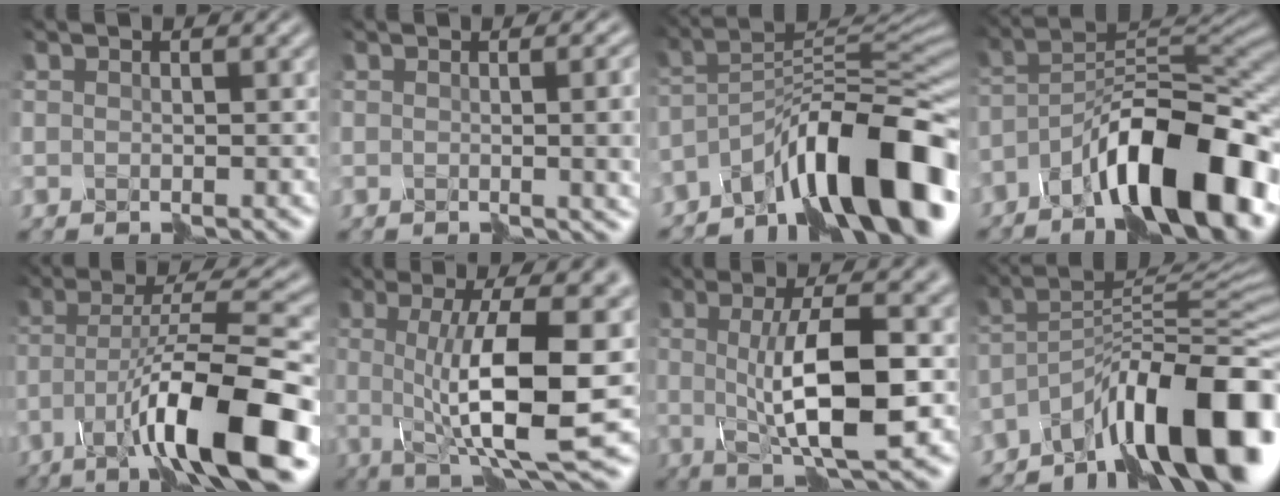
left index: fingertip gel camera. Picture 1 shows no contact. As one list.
[{"total": 6.4, "force": [-0.1, 2.8, 5.8], "torque": [-0.042, -0.011, 0.013]}, {"total": 12.0, "force": [-8.3, 2.6, 8.2], "torque": [-0.113, 0.022, -0.145]}, {"total": 12.6, "force": [-8.4, 3.2, 8.9], "torque": [-0.138, 0.019, -0.146]}, {"total": 11.9, "force": [-6.6, 1.7, 9.7], "torque": [-0.162, 0.014, -0.103]}, {"total": 11.3, "force": [-0.6, 2.4, 11.0], "torque": [-0.152, 0.001, -0.010]}, {"total": 8.6, "force": [-0.4, 1.9, 8.4], "torque": [-0.124, 0.001, -0.004]}, {"total": 12.8, "force": [-8.5, 2.8, 9.2], "torque": [-0.133, 0.021, -0.148]}]